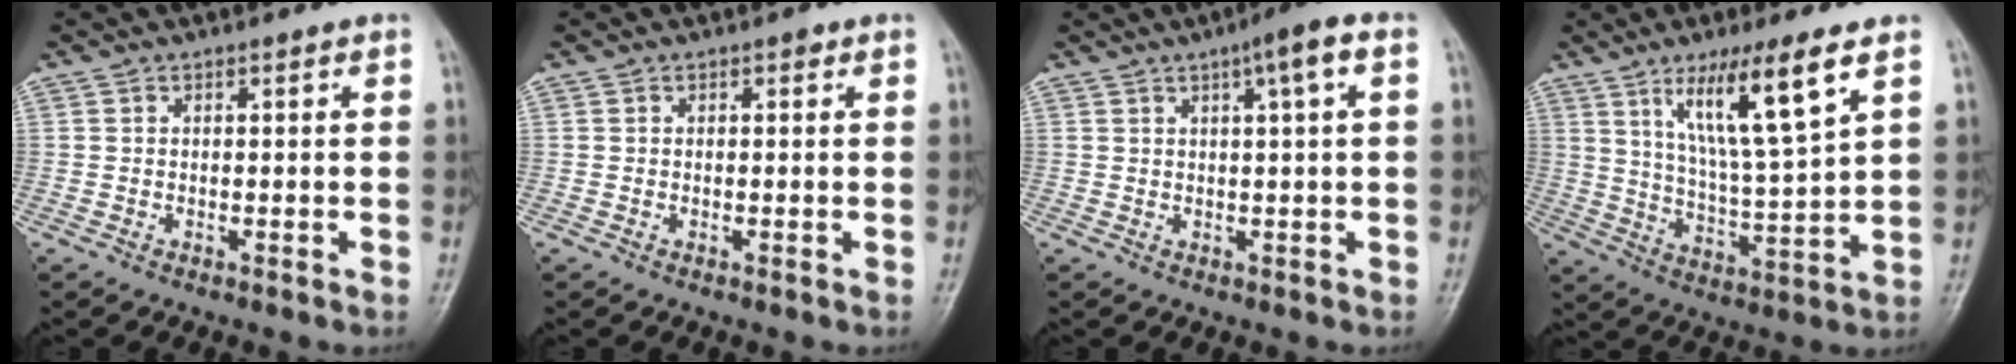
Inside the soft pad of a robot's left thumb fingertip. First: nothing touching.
{"total": 0.7, "force": [0.3, 0.4, 0.5], "torque": [-0.003, 0.001, 0.001]}
{"total": 5.3, "force": [2.1, 0.4, 4.9], "torque": [-0.078, 0.010, 0.029]}
{"total": 14.1, "force": [7.2, 1.7, 12.0], "torque": [-0.213, -0.038, 0.136]}